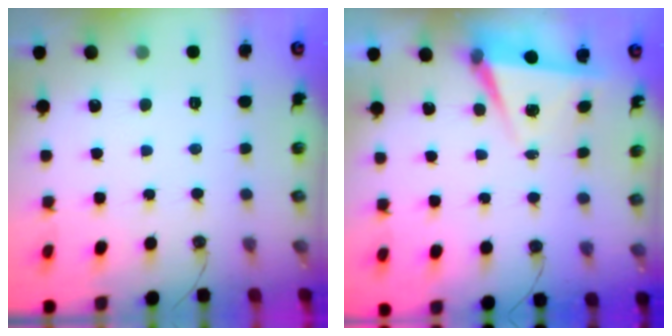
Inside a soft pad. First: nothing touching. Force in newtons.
{"total": 6.0, "press": 4.3, "slide": 4.2}